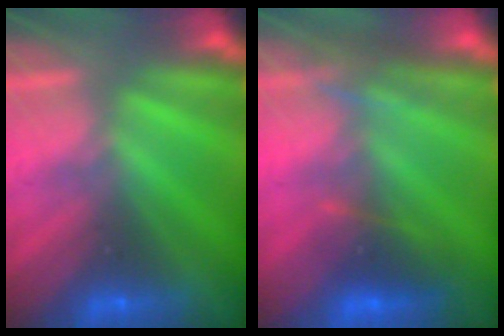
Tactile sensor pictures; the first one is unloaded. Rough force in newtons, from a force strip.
{"total": 3.4}